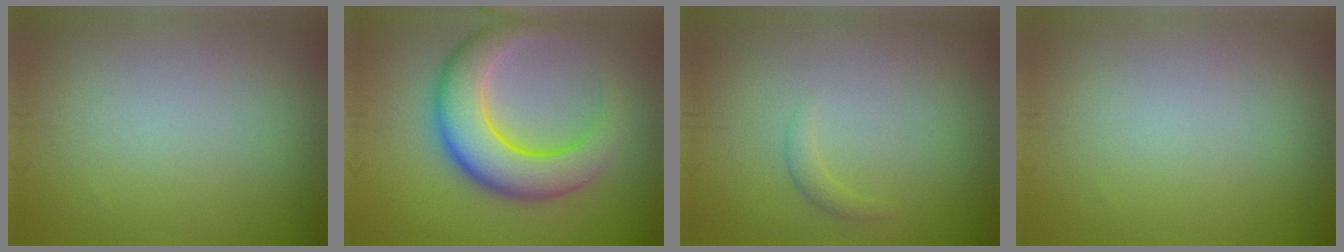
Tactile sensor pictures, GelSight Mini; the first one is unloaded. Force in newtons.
{"total": 8.2, "press": 8.2, "slide": 0.3}
{"total": 1.0, "press": 1.0, "slide": 0.1}
{"total": 0.0}